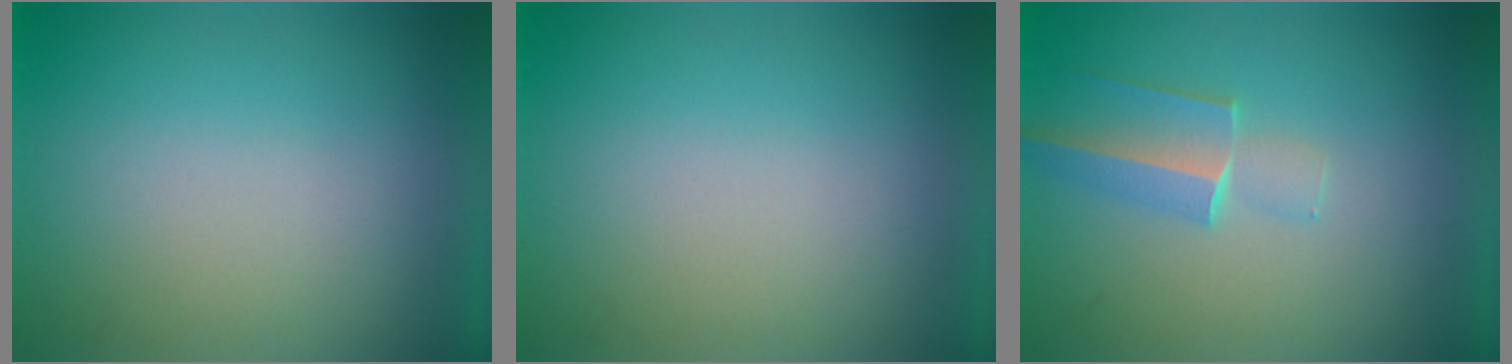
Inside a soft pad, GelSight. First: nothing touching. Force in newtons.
{"total": 0.0}
{"total": 1.8}